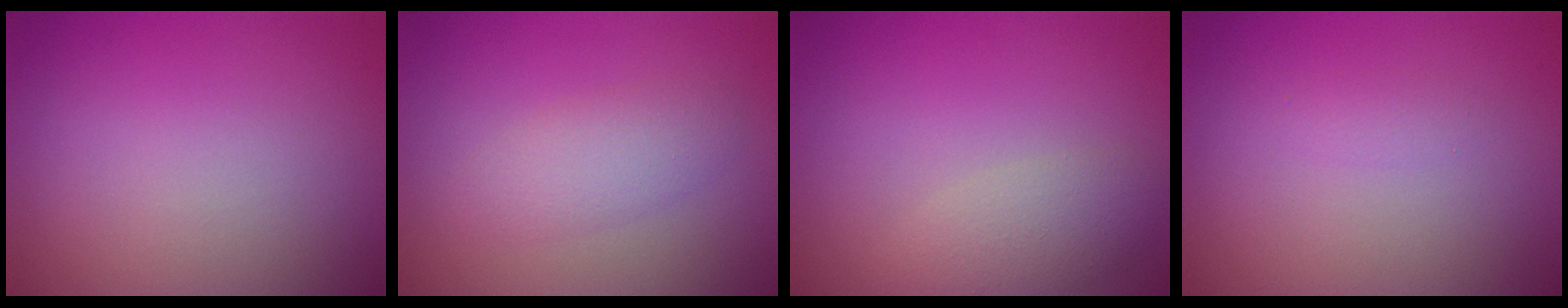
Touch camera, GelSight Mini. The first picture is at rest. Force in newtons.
{"total": 2.4, "press": 2.4, "slide": 0.1}
{"total": 2.7, "press": 2.7, "slide": 0.2}
{"total": 0.6, "press": 0.6, "slide": 0.0}